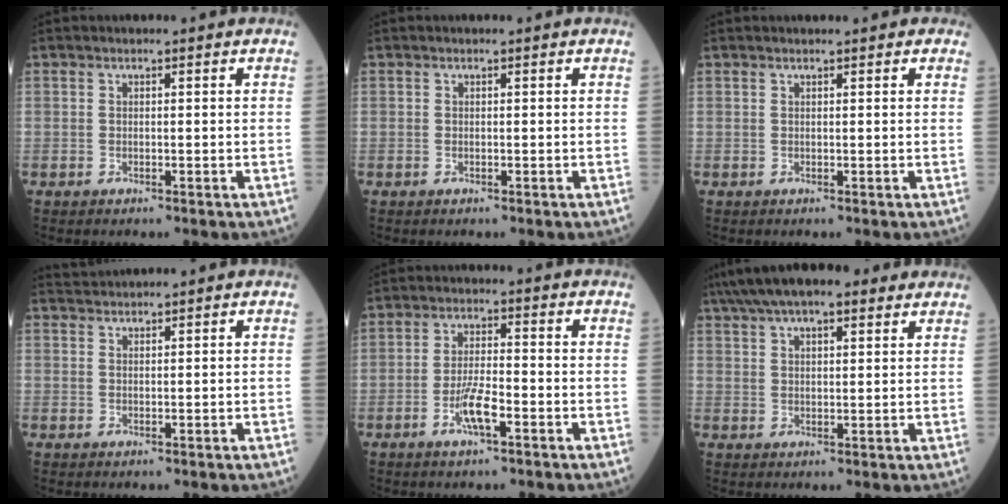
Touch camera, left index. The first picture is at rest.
{"total": 0.0}
{"total": 1.9, "force": [1.5, 0.4, 1.1], "torque": [-0.009, 0.016, 0.012]}
{"total": 1.7, "force": [1.6, -0.6, -0.4], "torque": [-0.001, 0.013, 0.042]}
{"total": 5.1, "force": [-2.5, 0.8, 4.4], "torque": [-0.090, -0.005, -0.050]}
{"total": 13.1, "force": [9.7, 3.7, 7.9], "torque": [-0.144, 0.055, 0.153]}